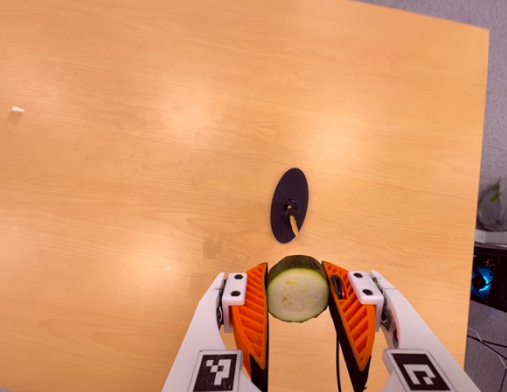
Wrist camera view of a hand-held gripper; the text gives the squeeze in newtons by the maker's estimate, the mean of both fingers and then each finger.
{"total": 11.9, "left": 11.3, "right": 12.5}